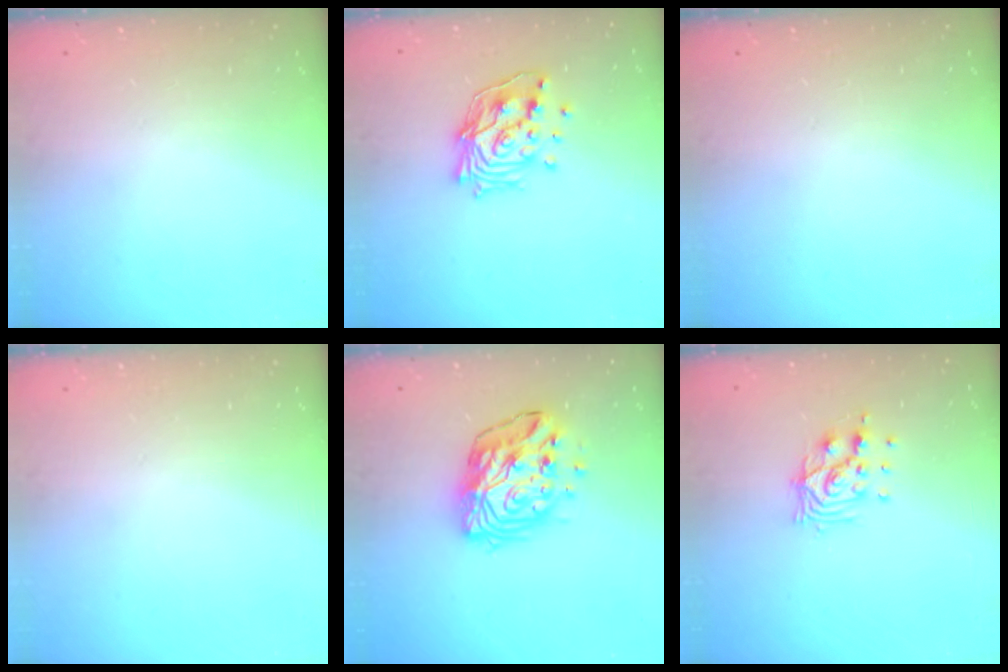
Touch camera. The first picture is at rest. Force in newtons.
{"total": 15.0, "press": 14.9, "slide": 2.0}
{"total": 0.0}
{"total": 0.0}
{"total": 14.9, "press": 14.8, "slide": 1.4}
{"total": 10.3, "press": 10.3, "slide": 0.9}